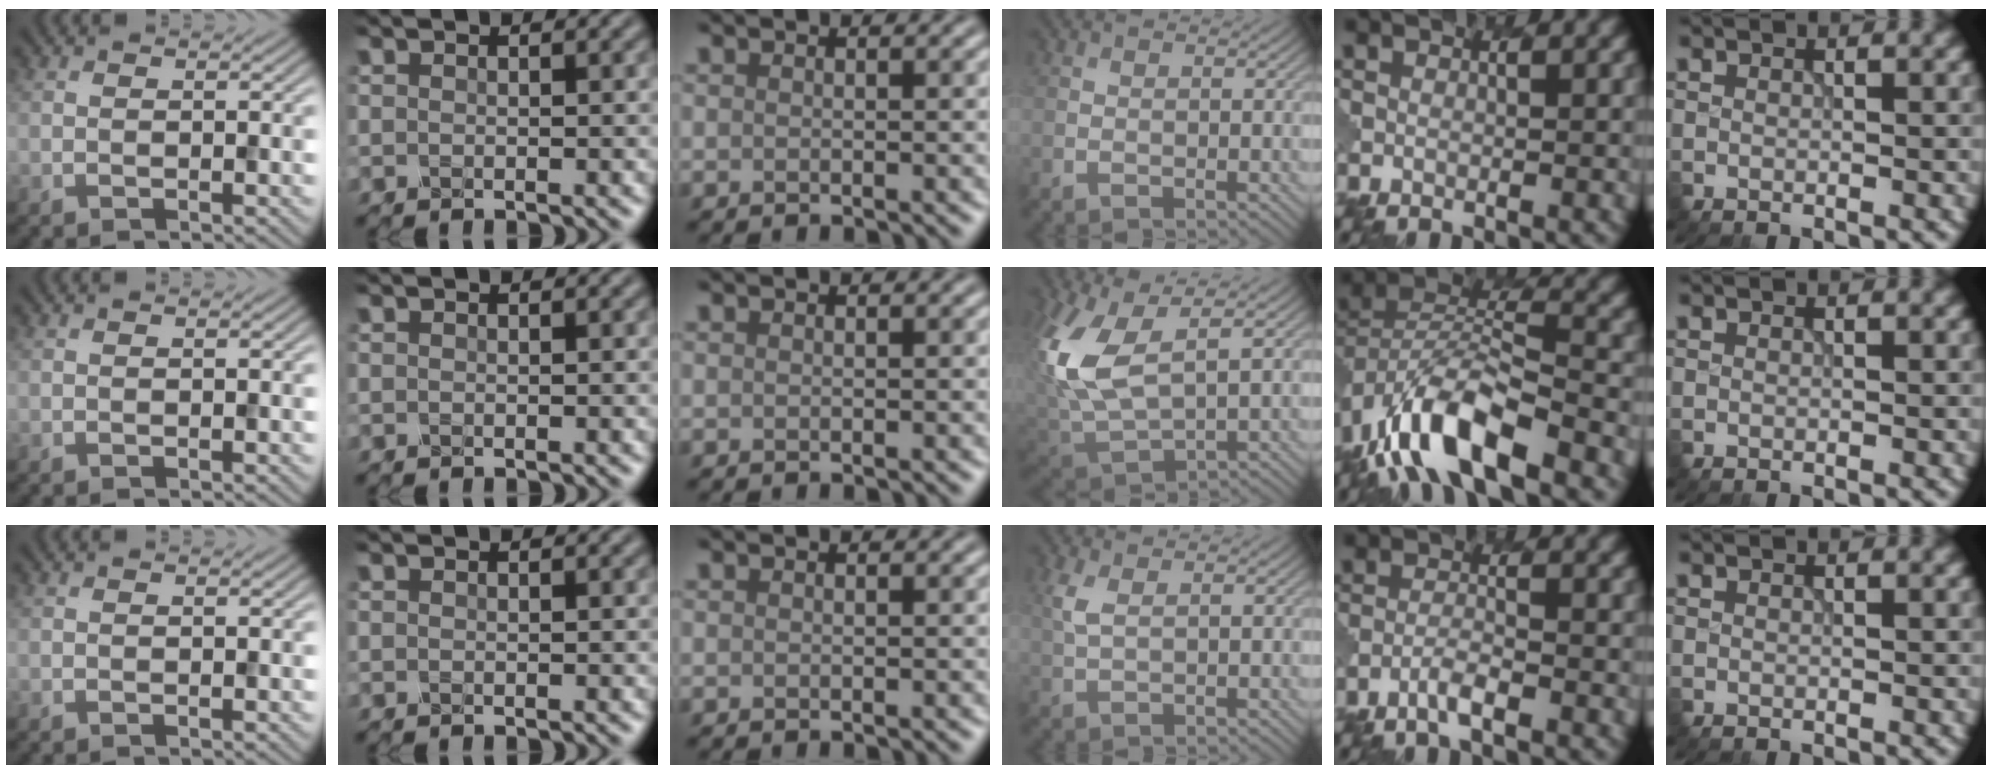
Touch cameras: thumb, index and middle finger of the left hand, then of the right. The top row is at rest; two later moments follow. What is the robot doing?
{"motion": "insert", "object": "pen bag"}